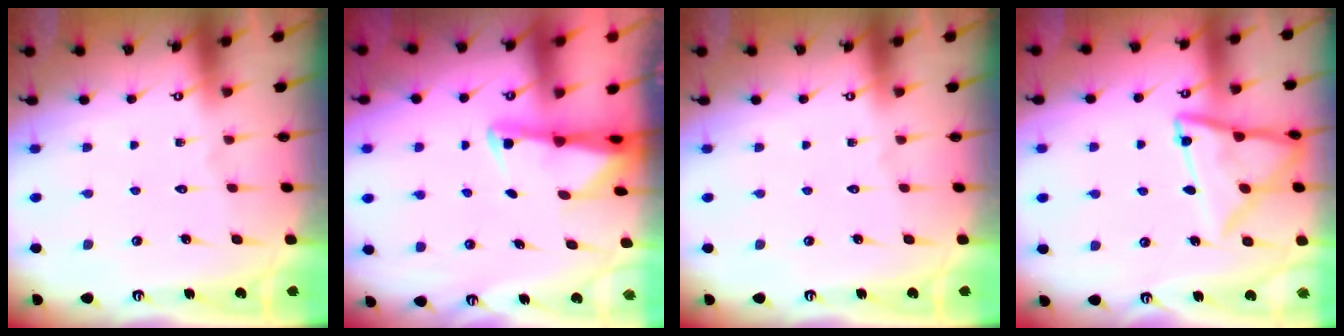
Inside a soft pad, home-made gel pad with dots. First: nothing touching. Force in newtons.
{"total": 2.2, "press": 2.2, "slide": 0.5}
{"total": 0.0}
{"total": 14.9, "press": 14.8, "slide": 1.1}